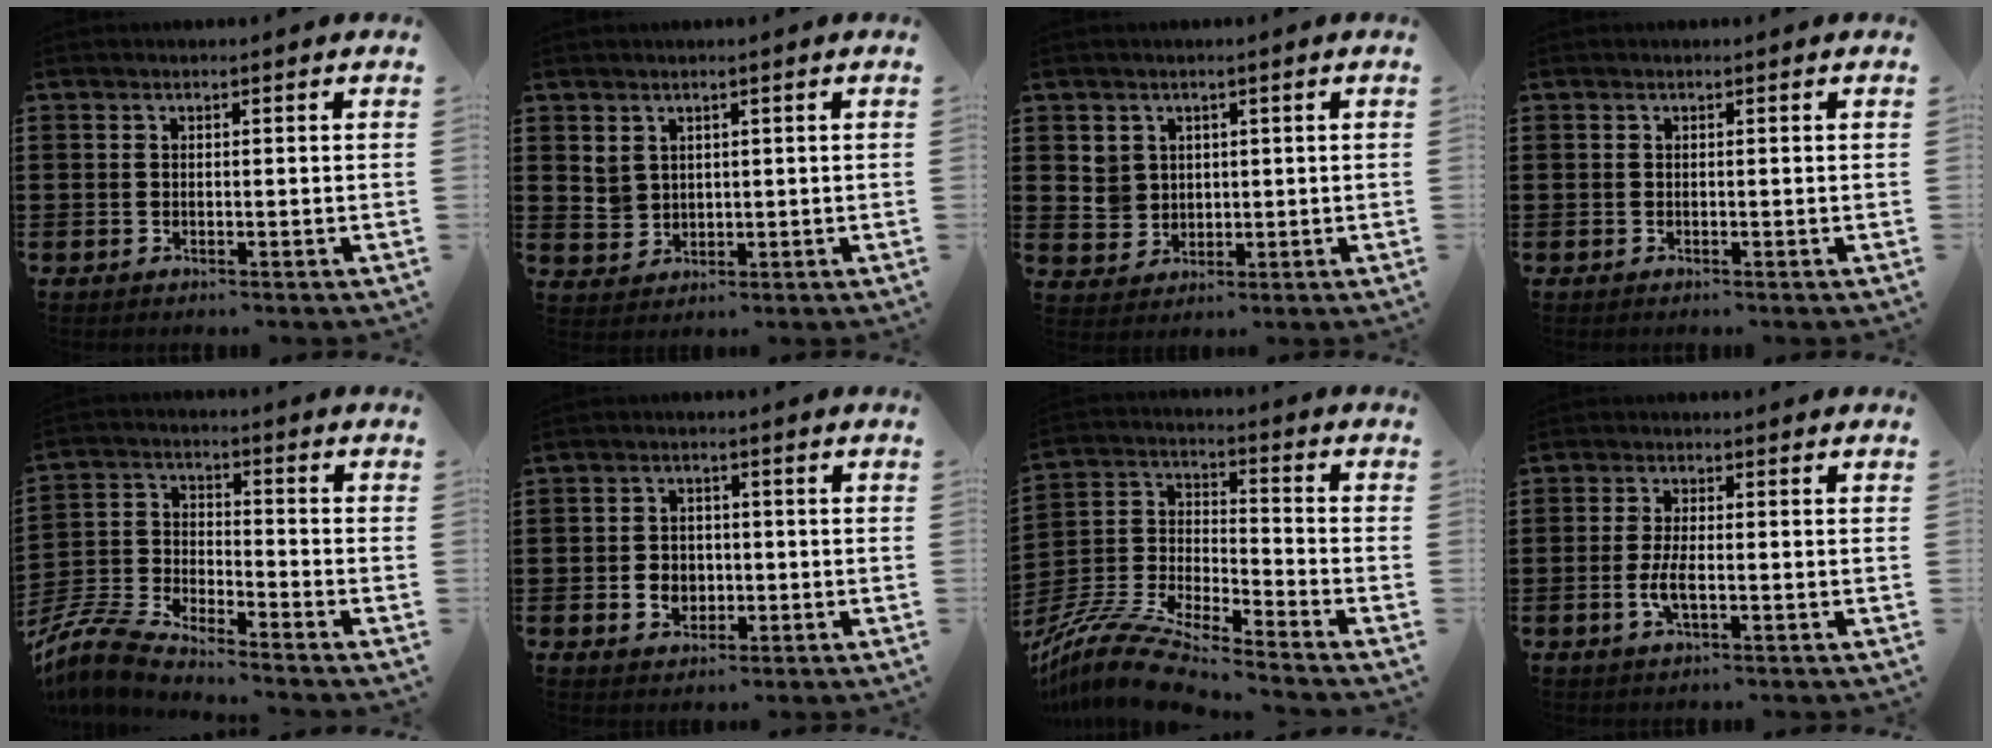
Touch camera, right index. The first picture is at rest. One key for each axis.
{"total": 2.9, "fx": 1.6, "fy": 2.3, "fz": 0.5, "tx": -0.020, "ty": 0.010, "tz": 0.032}
{"total": 3.9, "fx": 1.6, "fy": 3.5, "fz": 0.6, "tx": -0.030, "ty": 0.013, "tz": 0.029}
{"total": 0.0}
{"total": 7.2, "fx": -6.9, "fy": 0.5, "fz": 1.9, "tx": -0.067, "ty": -0.004, "tz": -0.146}
{"total": 3.6, "fx": -0.9, "fy": 3.0, "fz": 1.9, "tx": -0.037, "ty": 0.000, "tz": -0.020}
{"total": 10.3, "fx": -9.5, "fy": 1.2, "fz": 3.8, "tx": -0.098, "ty": 0.006, "tz": -0.196}
{"total": 3.5, "fx": -0.9, "fy": 0.8, "fz": 3.3, "tx": -0.071, "ty": -0.007, "tz": -0.020}